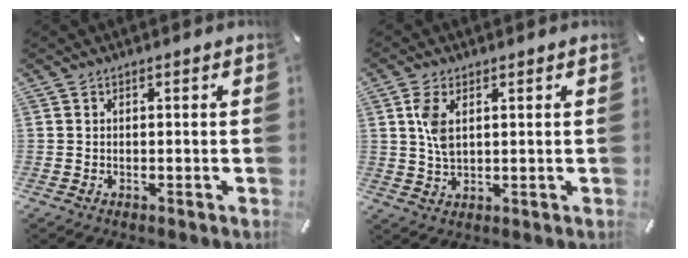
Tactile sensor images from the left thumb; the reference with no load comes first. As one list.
[{"total": 5.4, "force": [1.9, 2.9, 4.1], "torque": [-0.105, 0.002, 0.028]}]